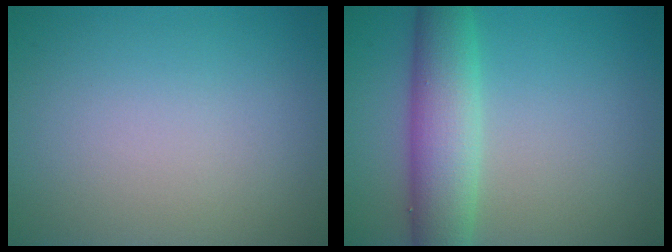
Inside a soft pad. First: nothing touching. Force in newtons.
{"total": 6.0, "press": 6.0, "slide": 0.2}